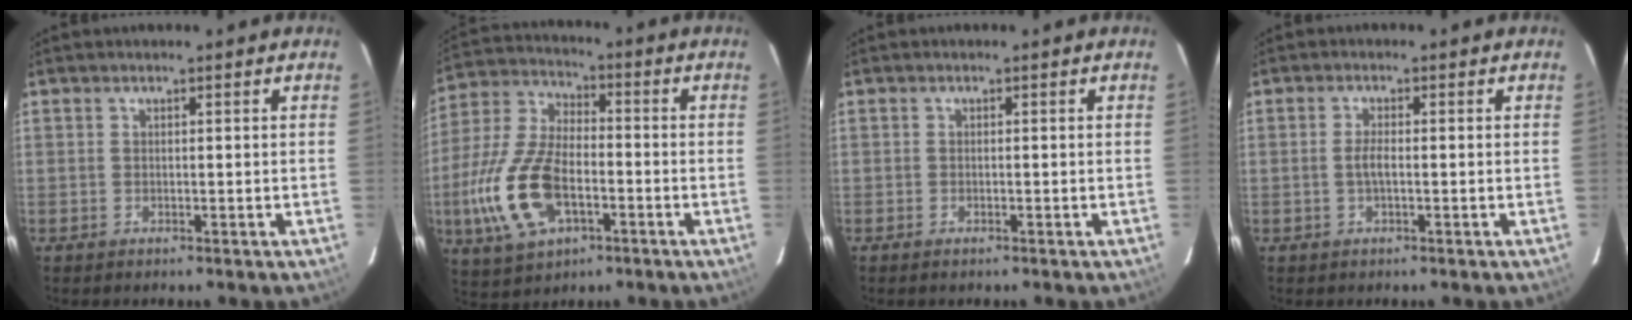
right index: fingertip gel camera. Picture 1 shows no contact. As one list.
[{"total": 17.1, "force": [-5.4, 8.8, 13.6], "torque": [-0.312, -0.006, -0.096]}, {"total": 0.6, "force": [-0.5, 0.2, 0.3], "torque": [-0.007, 0.000, -0.010]}, {"total": 2.0, "force": [-0.4, 0.3, 1.9], "torque": [-0.040, 0.002, -0.010]}]